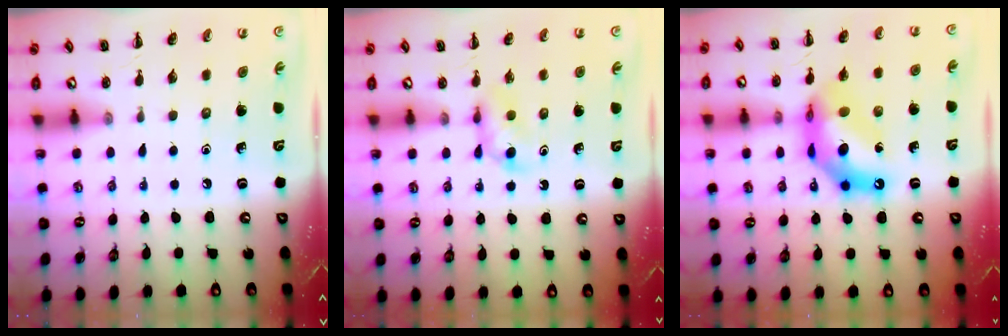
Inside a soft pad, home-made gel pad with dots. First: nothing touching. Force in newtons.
{"total": 4.9, "press": 4.7, "slide": 1.5}
{"total": 12.5, "press": 12.0, "slide": 3.5}